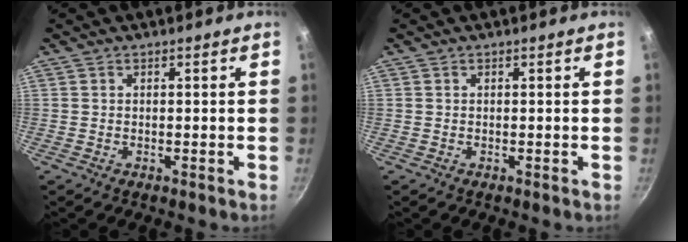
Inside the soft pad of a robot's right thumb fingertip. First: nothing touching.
{"total": 0.0}